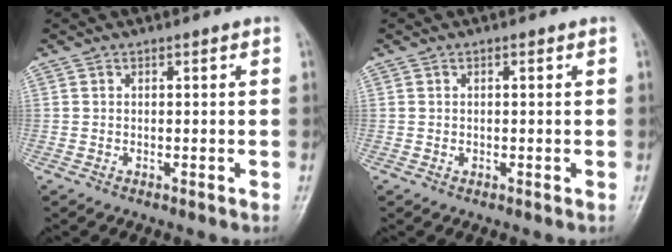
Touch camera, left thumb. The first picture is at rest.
{"total": 0.7, "force": [0.1, 0.5, 0.5], "torque": [-0.004, 0.000, 0.002]}